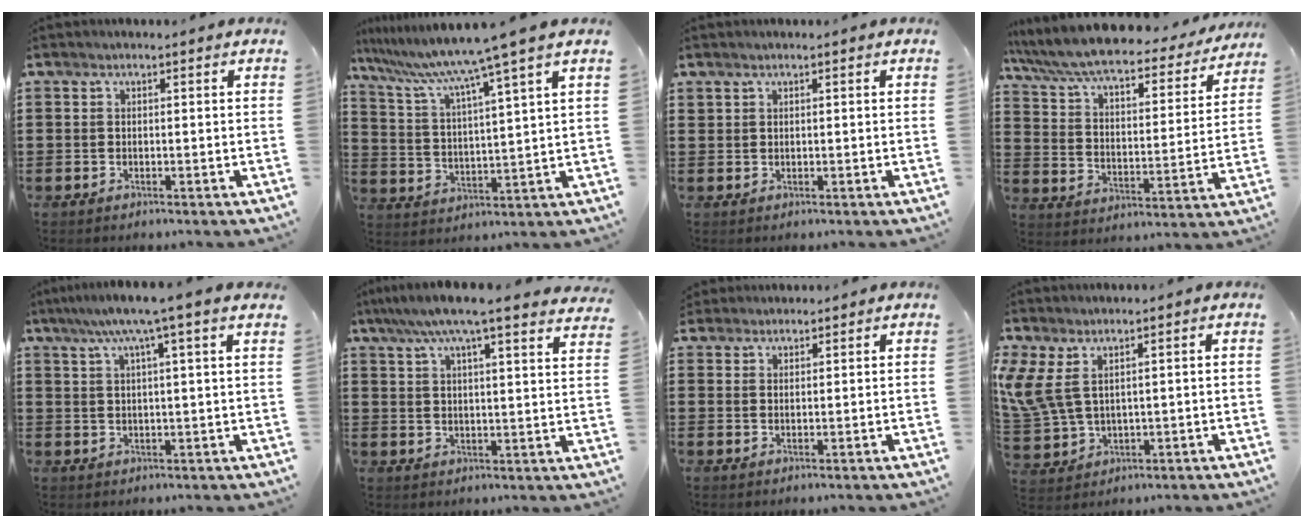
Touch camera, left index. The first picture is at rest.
{"total": 8.8, "force": [7.1, -1.7, 4.8], "torque": [-0.123, -0.052, 0.110]}
{"total": 0.7, "force": [0.6, 0.3, 0.1], "torque": [-0.004, 0.001, 0.012]}
{"total": 7.1, "force": [6.3, 0.8, 3.2], "torque": [-0.091, -0.042, 0.105]}
{"total": 6.3, "force": [4.3, -0.6, 4.6], "torque": [-0.102, -0.003, 0.070]}
{"total": 7.5, "force": [6.3, -0.1, 4.1], "torque": [-0.100, -0.024, 0.108]}
{"total": 1.9, "force": [1.8, 0.5, -0.2], "torque": [-0.003, 0.004, 0.036]}
{"total": 5.6, "force": [2.6, 2.8, 4.1], "torque": [-0.120, -0.010, 0.042]}